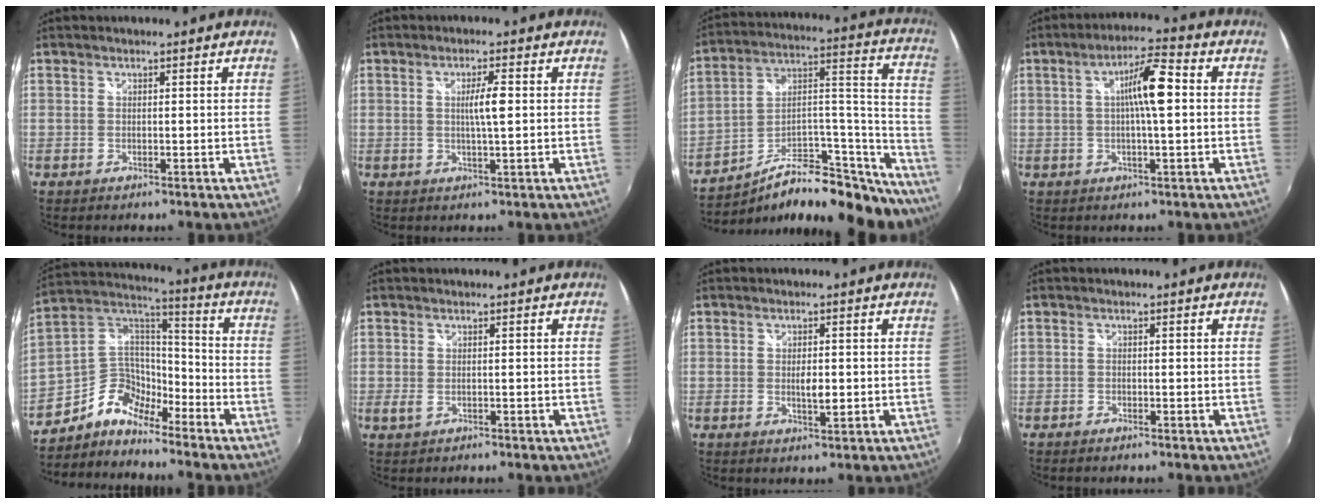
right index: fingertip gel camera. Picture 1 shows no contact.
{"total": 3.8, "force": [0.4, 0.1, 3.8], "torque": [-0.066, -0.001, 0.006]}
{"total": 25.2, "force": [-19.2, 9.5, 13.2], "torque": [-0.165, 0.051, -0.274]}
{"total": 8.0, "force": [0.7, 1.0, 7.9], "torque": [-0.134, 0.012, 0.012]}
{"total": 10.2, "force": [-7.3, 5.7, 4.2], "torque": [-0.104, 0.037, -0.159]}
{"total": 1.4, "force": [-0.6, 0.7, 1.0], "torque": [-0.021, -0.003, -0.010]}
{"total": 2.7, "force": [-0.3, 1.1, 2.4], "torque": [-0.042, -0.005, -0.003]}
{"total": 1.1, "force": [-1.0, 0.3, 0.4], "torque": [-0.013, -0.004, -0.021]}